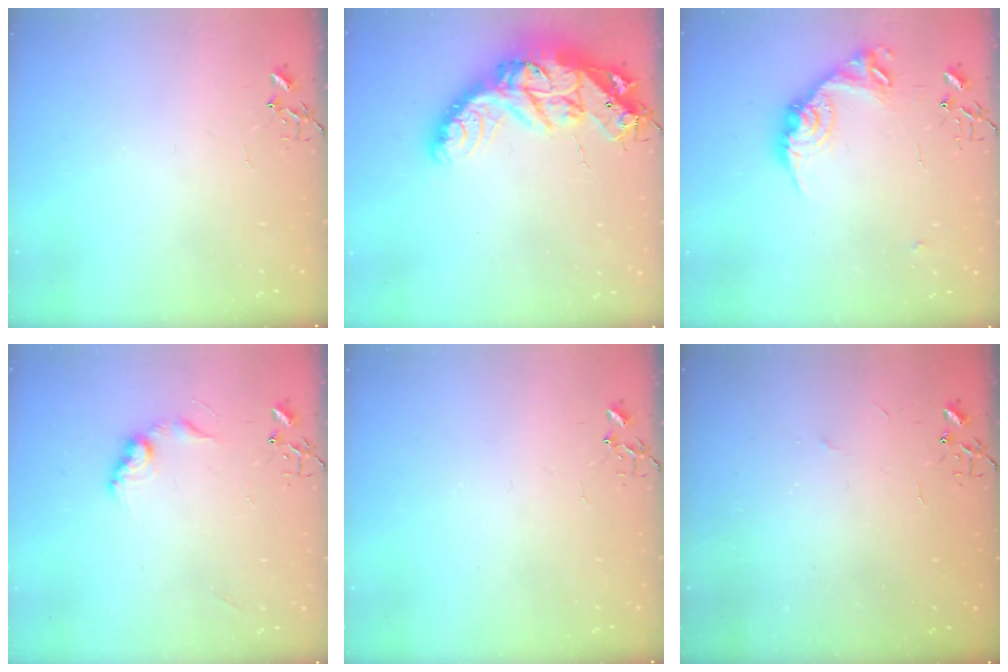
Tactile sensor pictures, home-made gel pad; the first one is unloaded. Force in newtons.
{"total": 26.8, "press": 26.7, "slide": 2.0}
{"total": 14.6, "press": 14.6, "slide": 0.7}
{"total": 9.2, "press": 9.2, "slide": 0.5}
{"total": 0.0}
{"total": 2.2, "press": 2.2, "slide": 0.3}